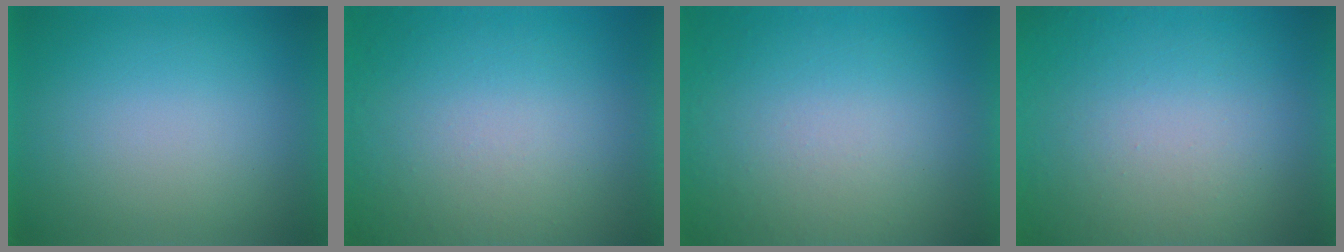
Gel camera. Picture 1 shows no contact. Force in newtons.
{"total": 8.7}
{"total": 8.4}
{"total": 7.6}